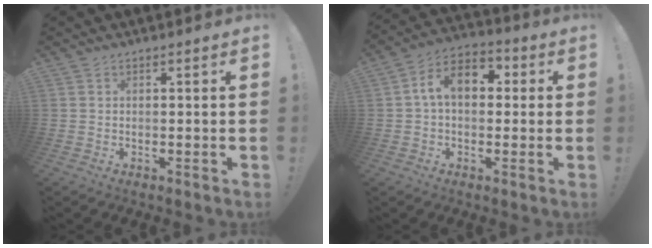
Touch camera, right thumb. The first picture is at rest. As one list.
[{"total": 10.5, "force": [1.9, 6.7, 7.9], "torque": [-0.133, 0.018, 0.039]}]